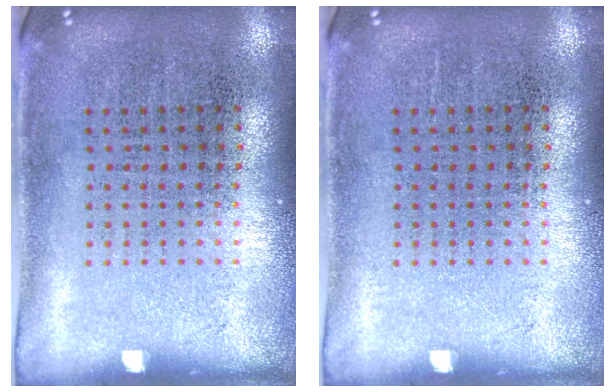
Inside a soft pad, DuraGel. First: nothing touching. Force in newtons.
{"total": 0.0}